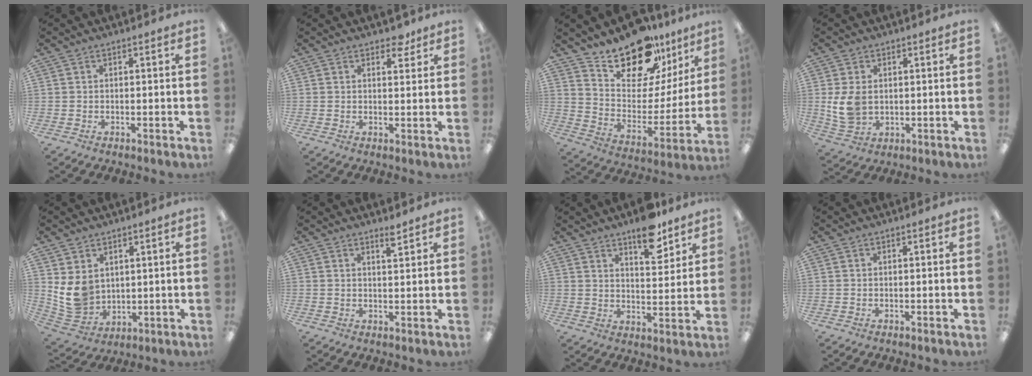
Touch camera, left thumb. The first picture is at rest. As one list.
[{"total": 3.7, "force": [2.9, 2.0, 1.3], "torque": [0.002, -0.013, 0.047]}, {"total": 19.6, "force": [16.2, 8.5, 6.8], "torque": [-0.111, -0.128, 0.289]}, {"total": 7.8, "force": [0.9, 6.0, 4.9], "torque": [-0.109, 0.003, 0.019]}, {"total": 9.2, "force": [2.6, 7.7, 4.2], "torque": [-0.101, -0.015, 0.059]}, {"total": 2.5, "force": [2.2, 0.3, 1.1], "torque": [-0.010, -0.011, 0.037]}, {"total": 9.7, "force": [7.6, 3.4, 5.1], "torque": [-0.062, -0.048, 0.129]}, {"total": 0.0}]